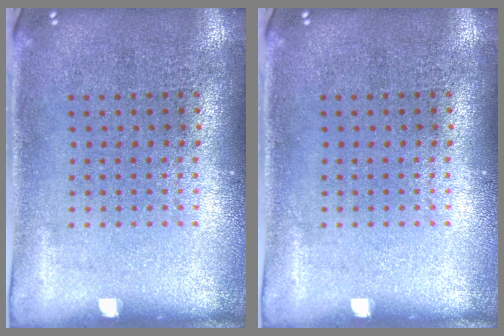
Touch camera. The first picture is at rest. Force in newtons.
{"total": 0.0}